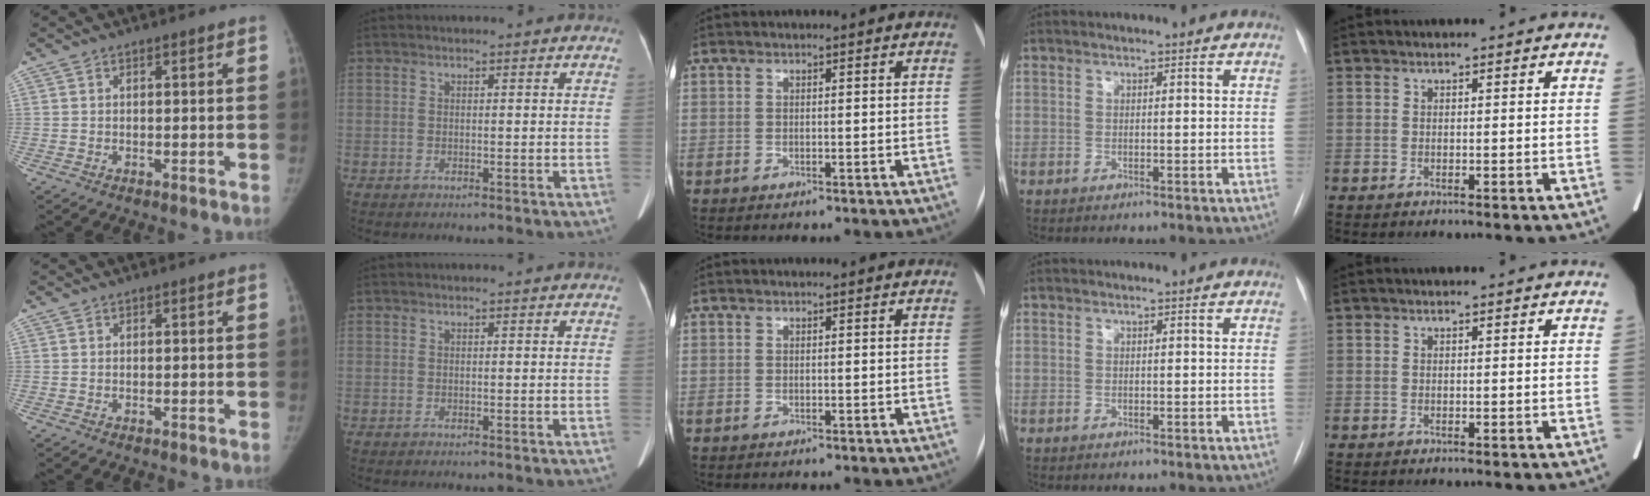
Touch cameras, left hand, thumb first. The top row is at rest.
{}